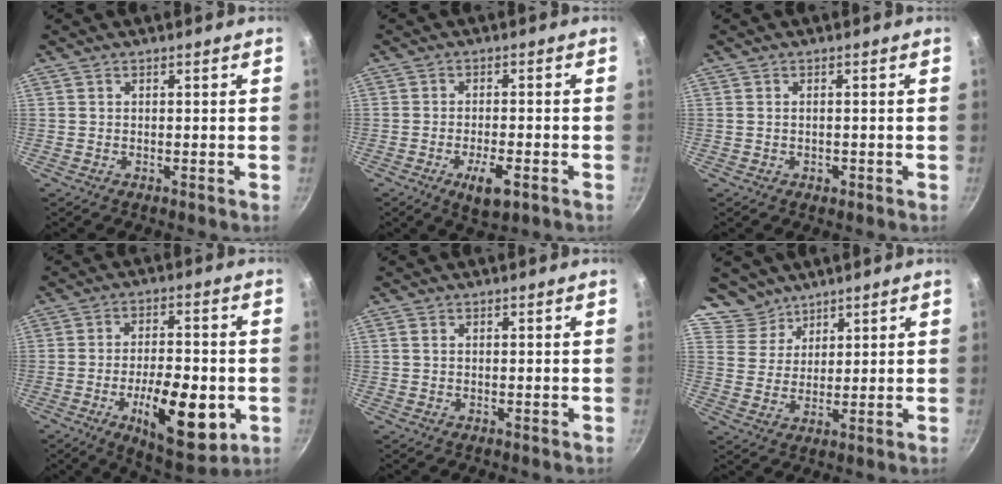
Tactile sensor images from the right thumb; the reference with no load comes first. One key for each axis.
{"total": 6.3, "fx": -2.8, "fy": 2.2, "fz": 5.2, "tx": -0.085, "ty": 0.008, "tz": -0.042}
{"total": 1.3, "fx": -0.4, "fy": 0.8, "fz": 0.9, "tx": -0.013, "ty": 0.002, "tz": -0.007}
{"total": 16.3, "fx": -4.6, "fy": 6.7, "fz": 14.1, "tx": -0.195, "ty": 0.007, "tz": -0.064}
{"total": 0.7, "fx": 0.1, "fy": 0.4, "fz": 0.5, "tx": -0.011, "ty": 0.001, "tz": 0.001}
{"total": 6.7, "fx": 5.2, "fy": 4.2, "fz": 0.0, "tx": 0.025, "ty": -0.019, "tz": 0.098}